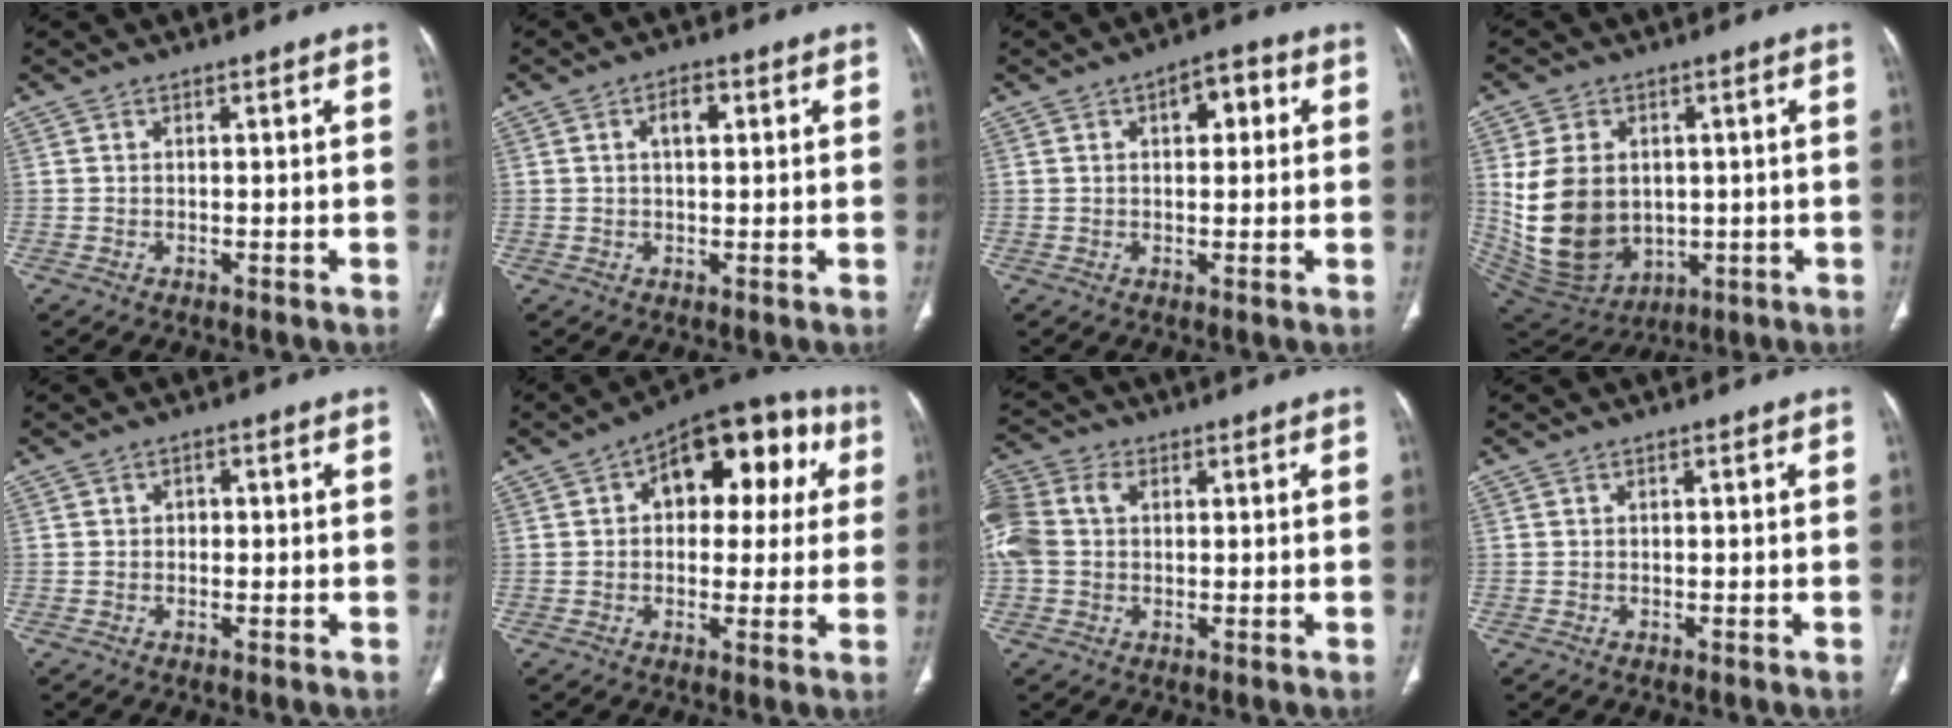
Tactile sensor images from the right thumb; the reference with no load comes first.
{"total": 2.3, "force": [0.6, 1.1, 1.9], "torque": [-0.034, 0.006, 0.010]}
{"total": 5.7, "force": [1.8, 3.0, 4.5], "torque": [-0.042, 0.008, 0.018]}
{"total": 16.6, "force": [0.7, 12.5, 10.8], "torque": [-0.185, -0.011, 0.048]}
{"total": 1.3, "force": [0.1, 1.1, 0.7], "torque": [-0.003, 0.004, -0.003]}
{"total": 17.5, "force": [4.8, 9.9, 13.6], "torque": [-0.127, 0.028, 0.057]}
{"total": 11.8, "force": [2.3, 8.6, 7.6], "torque": [-0.199, 0.028, 0.043]}
{"total": 0.0}